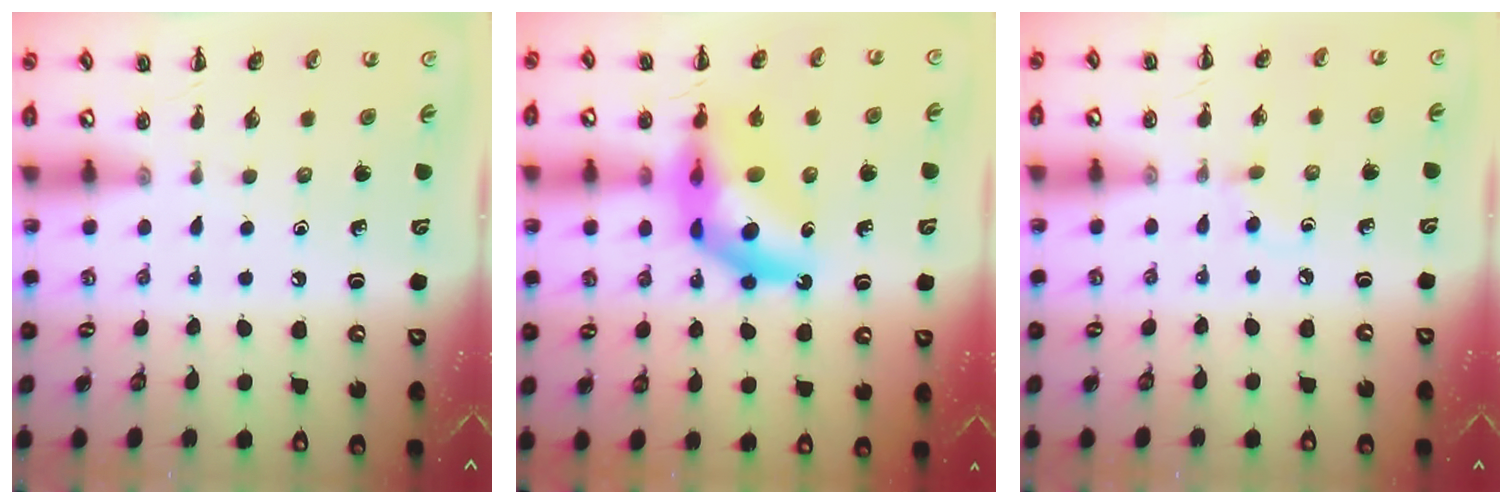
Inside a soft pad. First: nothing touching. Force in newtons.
{"total": 12.4, "press": 11.8, "slide": 3.6}
{"total": 2.7, "press": 2.5, "slide": 0.9}